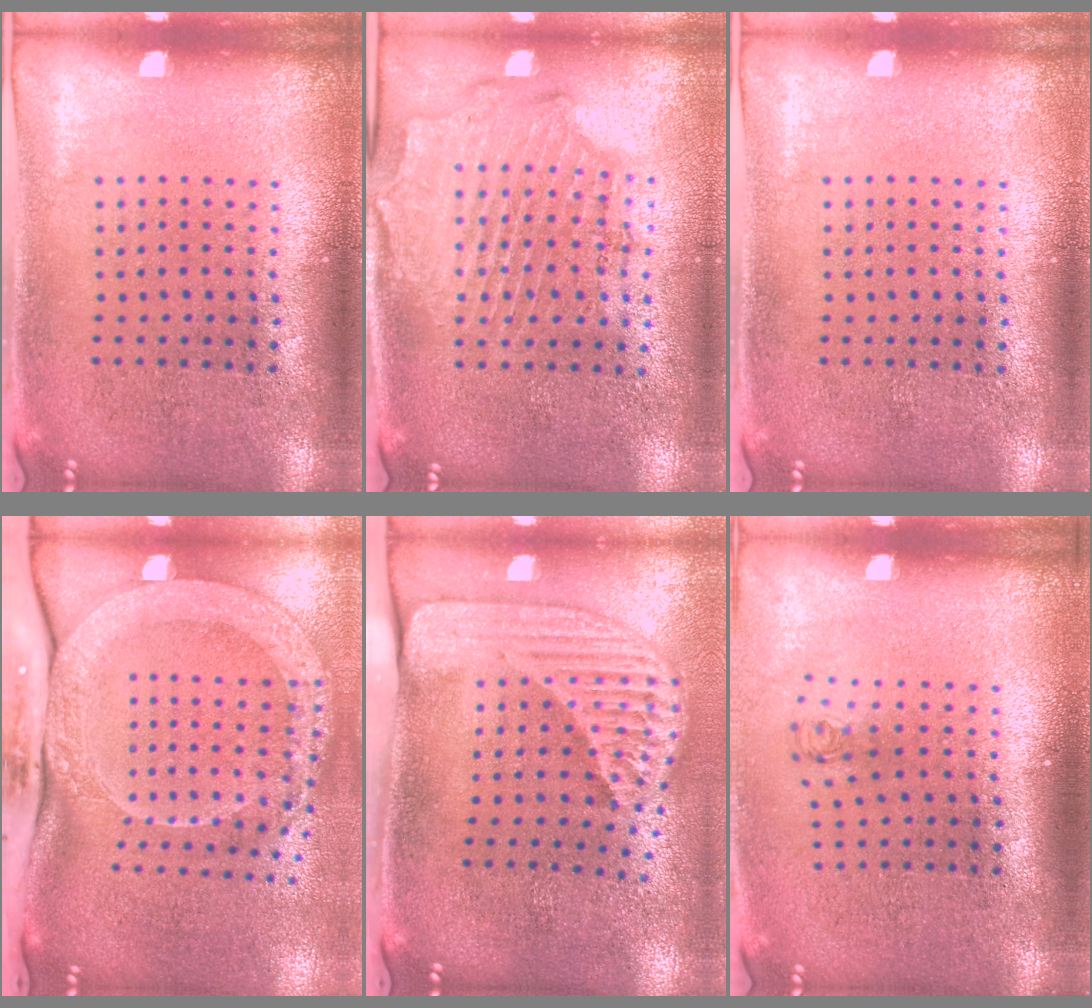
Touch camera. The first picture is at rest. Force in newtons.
{"total": 1.9, "press": 1.7, "slide": 0.8}
{"total": 0.0}
{"total": 3.3, "press": 2.3, "slide": 2.3}
{"total": 2.5, "press": 1.7, "slide": 1.7}
{"total": 0.7, "press": 0.3, "slide": 0.6}